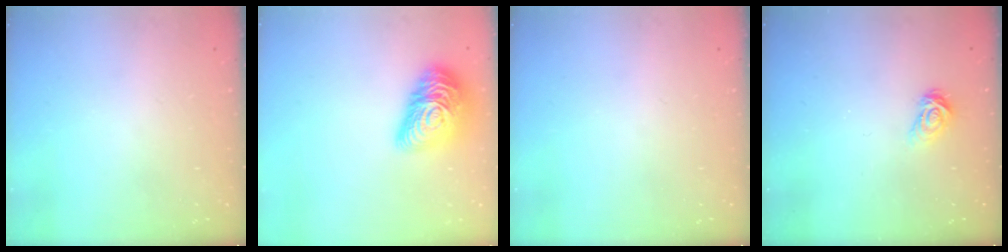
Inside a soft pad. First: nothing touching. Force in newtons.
{"total": 18.1, "press": 18.0, "slide": 0.9}
{"total": 0.0}
{"total": 3.9, "press": 3.9, "slide": 0.4}